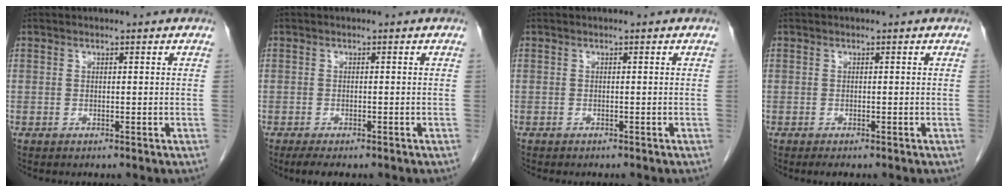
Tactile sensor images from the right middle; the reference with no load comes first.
{"total": 3.9, "force": [-3.0, 1.2, 2.3], "torque": [-0.036, -0.011, -0.042]}
{"total": 2.0, "force": [-1.8, 0.5, 0.8], "torque": [-0.016, -0.004, -0.019]}
{"total": 1.7, "force": [-1.3, 0.5, 0.9], "torque": [-0.011, -0.004, -0.015]}